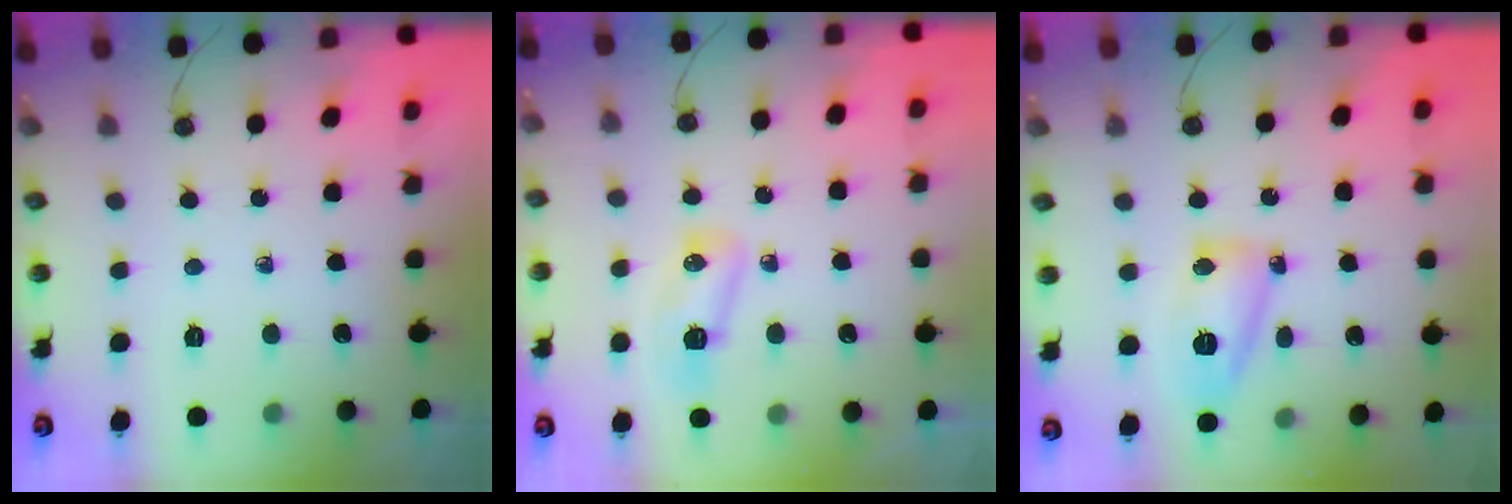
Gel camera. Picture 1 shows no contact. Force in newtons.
{"total": 6.7, "press": 6.6, "slide": 0.8}
{"total": 9.6, "press": 9.6, "slide": 0.7}